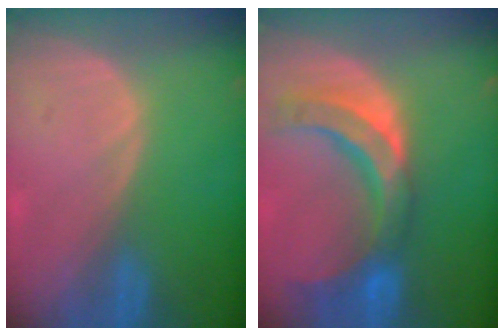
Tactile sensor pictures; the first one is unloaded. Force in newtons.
{"total": 10.8, "press": 9.4, "slide": 5.2}